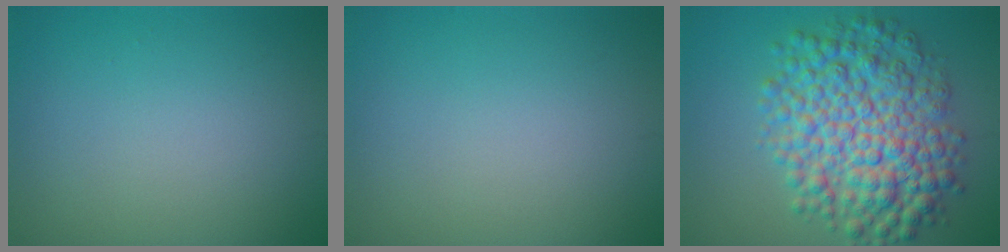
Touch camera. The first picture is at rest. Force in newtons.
{"total": 0.0}
{"total": 9.1, "press": 9.1, "slide": 0.1}